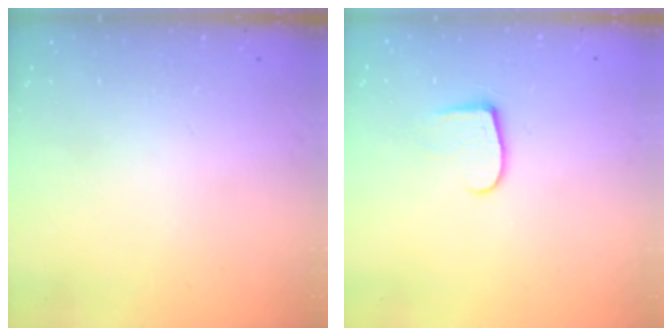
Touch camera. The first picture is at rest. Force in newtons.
{"total": 6.9, "press": 6.9, "slide": 0.7}